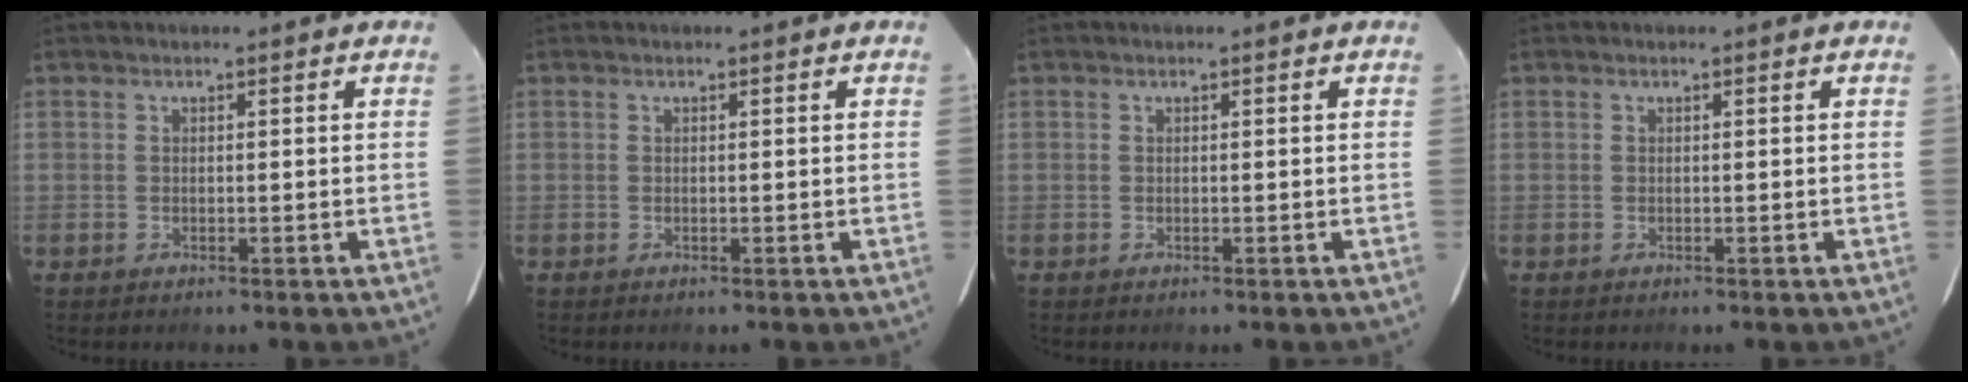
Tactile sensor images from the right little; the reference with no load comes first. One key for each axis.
{"total": 0.0}
{"total": 0.0}
{"total": 0.0}